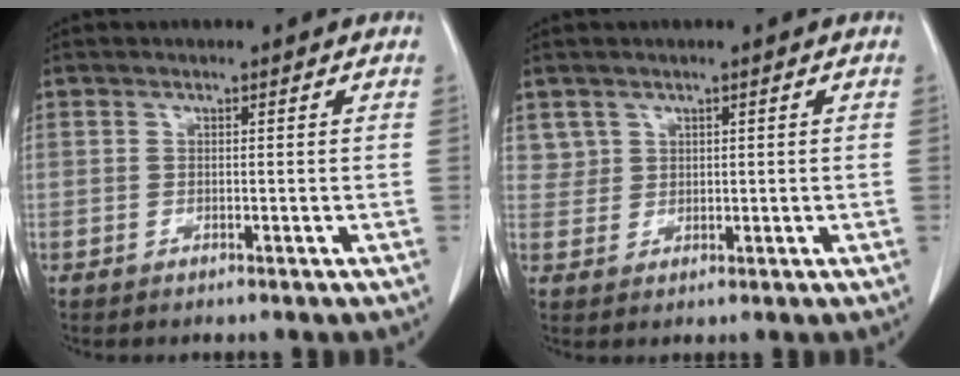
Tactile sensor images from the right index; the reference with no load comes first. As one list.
[{"total": 2.4, "force": [1.4, 1.9, -0.2], "torque": [0.018, 0.005, 0.020]}]